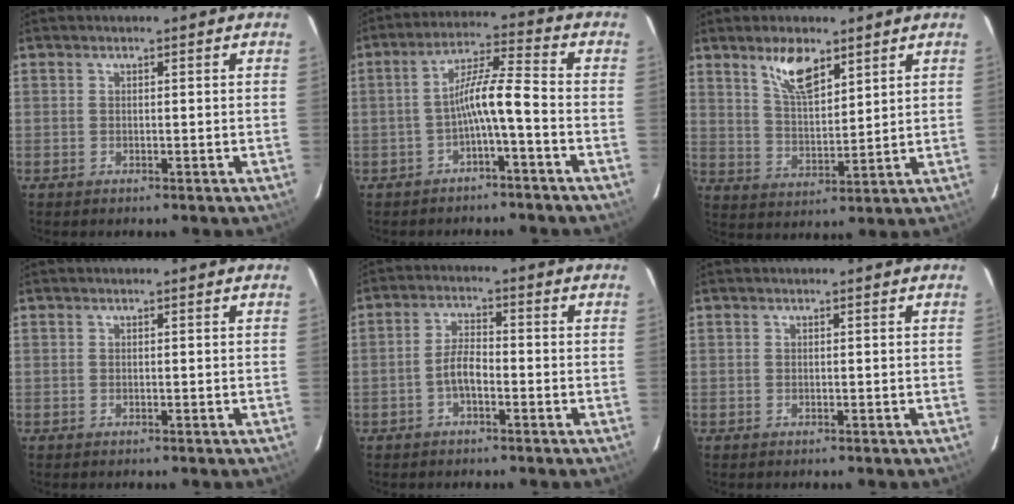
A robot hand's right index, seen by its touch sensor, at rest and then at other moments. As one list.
[{"total": 6.7, "force": [-2.8, 0.1, 6.1], "torque": [-0.129, 0.016, -0.049]}, {"total": 8.4, "force": [5.5, 3.2, 5.5], "torque": [-0.095, 0.001, 0.109]}, {"total": 0.0}, {"total": 4.0, "force": [-1.8, 1.5, 3.2], "torque": [-0.069, 0.011, -0.035]}, {"total": 0.0}]